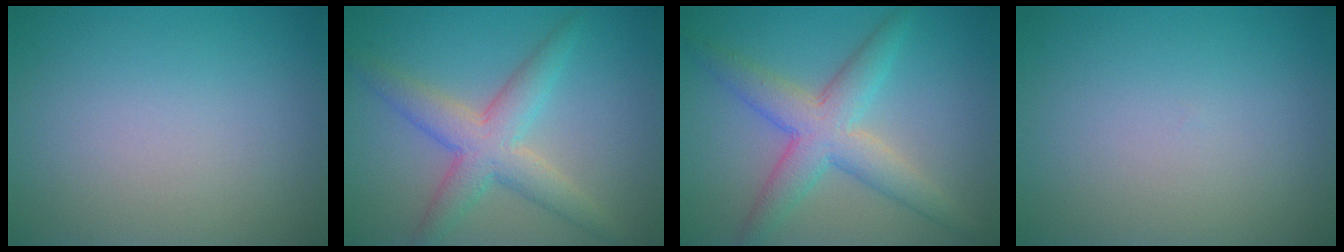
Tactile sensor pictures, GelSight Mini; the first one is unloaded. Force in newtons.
{"total": 5.0, "press": 5.0, "slide": 0.3}
{"total": 5.3, "press": 5.3, "slide": 0.1}
{"total": 0.0}